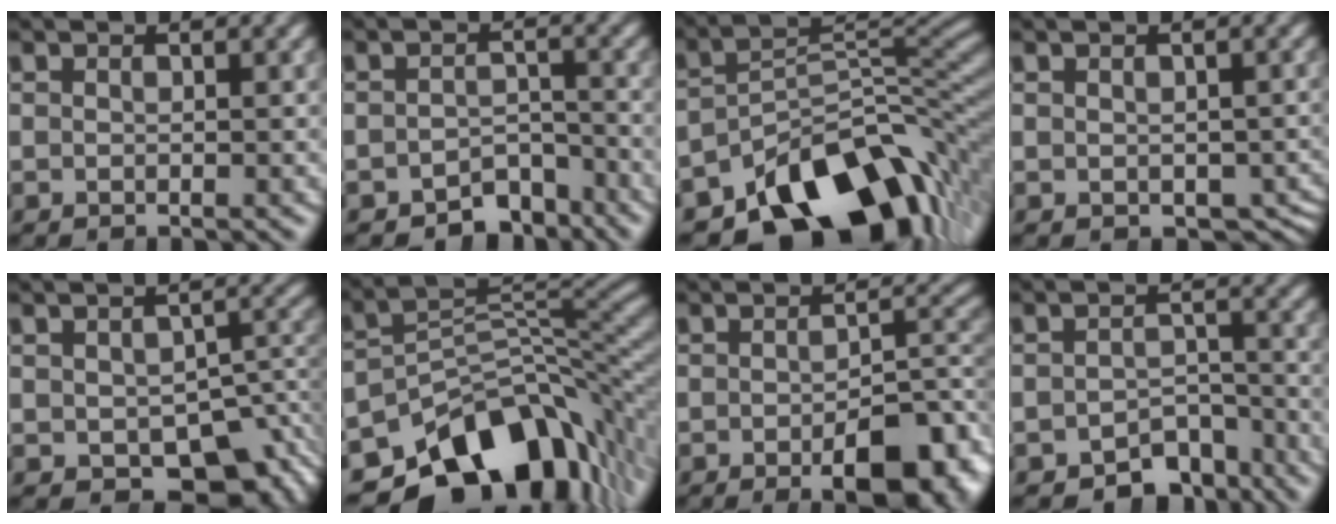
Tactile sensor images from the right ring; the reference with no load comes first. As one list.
[{"total": 5.1, "force": [-4.6, 1.8, 1.1], "torque": [0.014, -0.009, -0.074]}, {"total": 16.9, "force": [-9.5, 8.2, 11.4], "torque": [-0.137, -0.024, -0.127]}, {"total": 3.1, "force": [-1.7, 2.0, 1.5], "torque": [-0.008, -0.017, -0.013]}, {"total": 9.1, "force": [-3.9, 6.1, 5.5], "torque": [-0.061, -0.037, -0.035]}, {"total": 18.2, "force": [-9.4, 9.8, 12.1], "torque": [-0.148, -0.032, -0.128]}, {"total": 7.5, "force": [-3.5, 2.4, 6.1], "torque": [-0.058, -0.003, -0.048]}, {"total": 6.2, "force": [-5.4, 2.6, 1.7], "torque": [0.006, -0.010, -0.084]}]